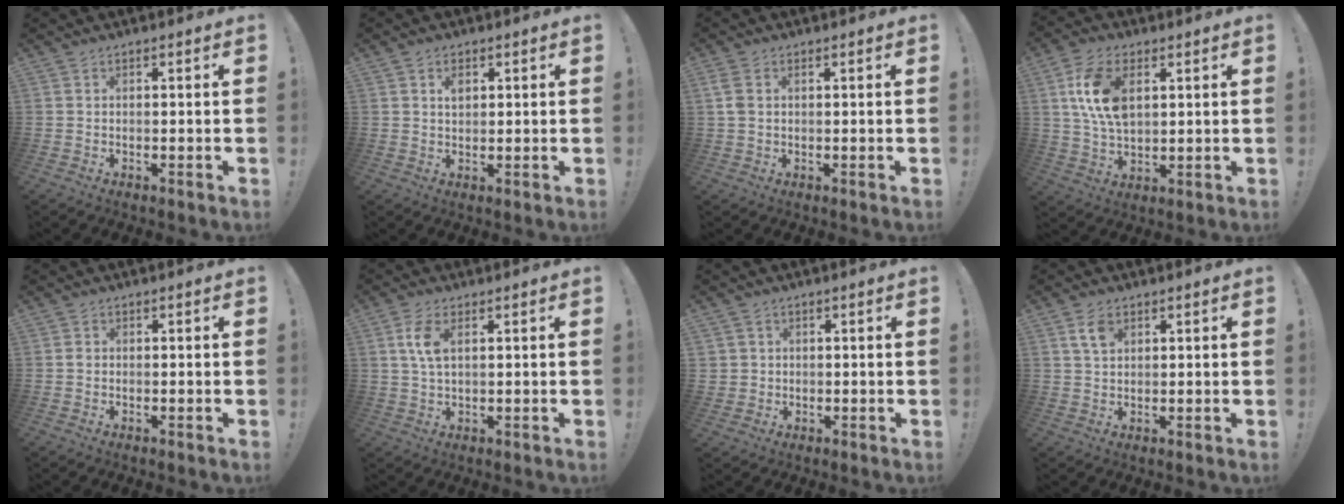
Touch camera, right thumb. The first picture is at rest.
{"total": 2.9, "force": [1.1, 2.0, 1.8], "torque": [-0.009, -0.007, 0.013]}
{"total": 3.4, "force": [1.2, 2.1, 2.4], "torque": [-0.051, -0.001, 0.021]}
{"total": 13.1, "force": [4.0, 7.8, 9.7], "torque": [-0.191, -0.005, 0.072]}
{"total": 0.6, "force": [-0.1, 0.5, 0.3], "torque": [-0.005, 0.002, -0.002]}
{"total": 6.4, "force": [1.9, 3.0, 5.3], "torque": [-0.098, -0.002, 0.031]}
{"total": 4.3, "force": [1.3, 4.0, 0.5], "torque": [0.000, -0.005, 0.027]}
{"total": 4.9, "force": [2.4, 2.8, 3.2], "torque": [-0.046, -0.005, 0.042]}